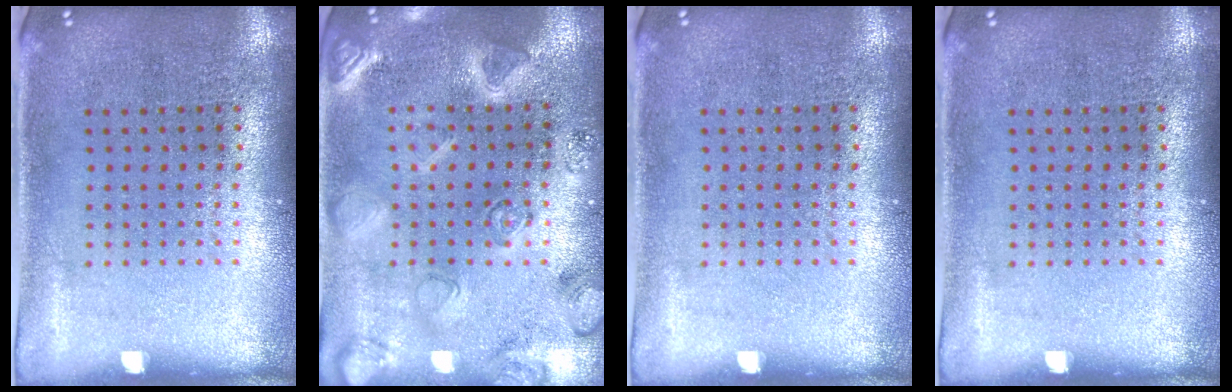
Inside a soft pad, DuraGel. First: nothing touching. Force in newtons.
{"total": 2.9, "press": 2.9, "slide": 0.5}
{"total": 0.0}
{"total": 0.0}